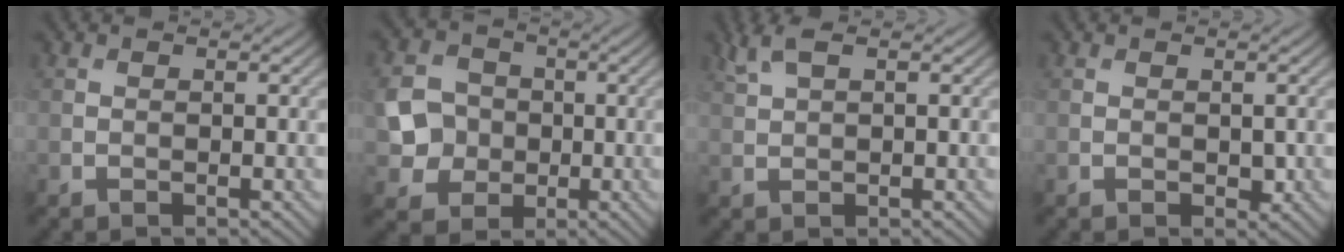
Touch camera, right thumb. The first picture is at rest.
{"total": 6.5, "force": [-0.8, 5.9, 2.7], "torque": [-0.072, -0.001, -0.028]}
{"total": 2.9, "force": [1.8, 0.8, 2.2], "torque": [-0.059, 0.010, 0.042]}
{"total": 1.0, "force": [-0.1, 0.7, 0.8], "torque": [-0.010, -0.005, 0.002]}